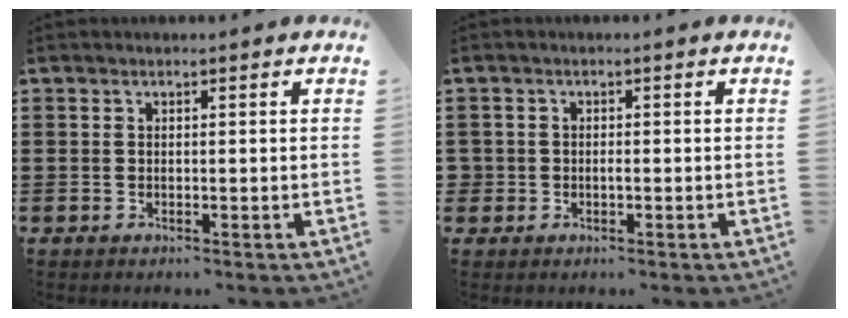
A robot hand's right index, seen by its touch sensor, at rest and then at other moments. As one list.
[{"total": 1.3, "force": [-0.5, 1.0, 0.6], "torque": [-0.016, 0.000, -0.010]}]